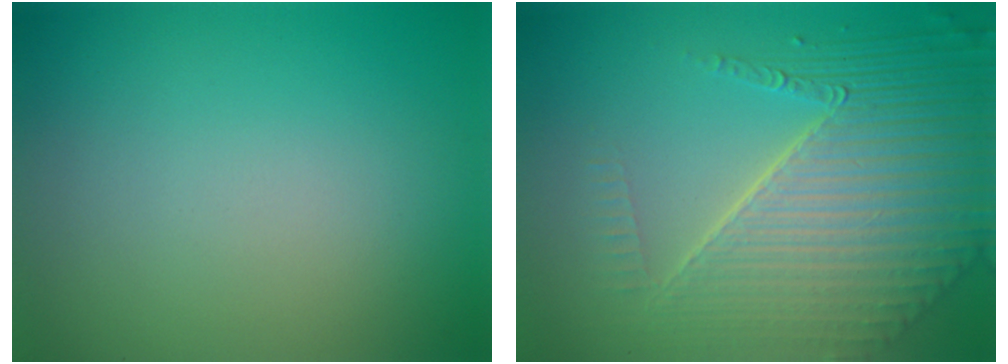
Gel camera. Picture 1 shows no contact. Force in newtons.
{"total": 8.6, "press": 5.7, "slide": 6.4}